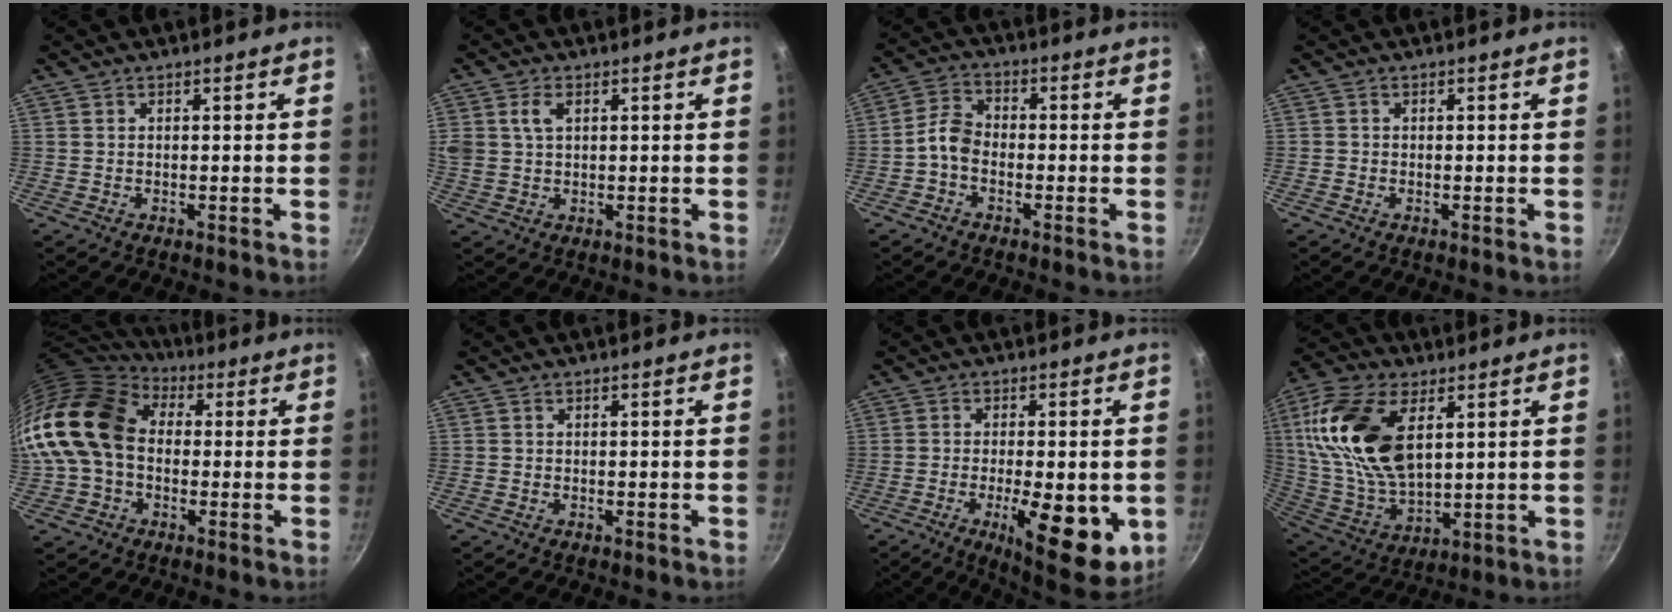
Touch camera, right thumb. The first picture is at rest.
{"total": 5.5, "force": [1.9, 3.7, 3.7], "torque": [-0.063, 0.005, 0.036]}
{"total": 4.8, "force": [-1.9, 3.1, 3.1], "torque": [-0.057, 0.034, -0.049]}
{"total": 0.5, "force": [-0.2, 0.5, 0.1], "torque": [0.000, 0.001, -0.006]}
{"total": 18.7, "force": [0.9, 14.0, 12.4], "torque": [-0.235, 0.039, 0.005]}
{"total": 0.0}
{"total": 14.6, "force": [-3.6, 5.0, 13.2], "torque": [-0.170, 0.001, -0.044]}
{"total": 20.9, "force": [6.5, 11.5, 16.2], "torque": [-0.309, -0.023, 0.130]}